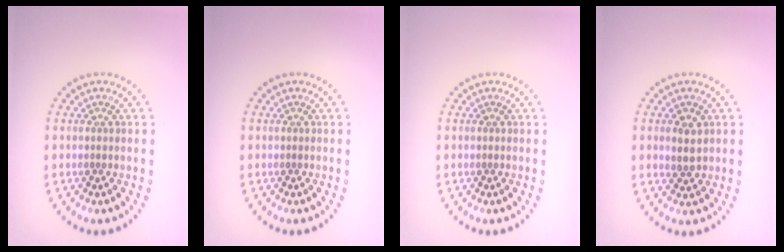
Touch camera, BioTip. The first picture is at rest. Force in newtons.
{"total": 0.0}
{"total": 0.0}
{"total": 2.1, "press": 2.0, "slide": 0.7}